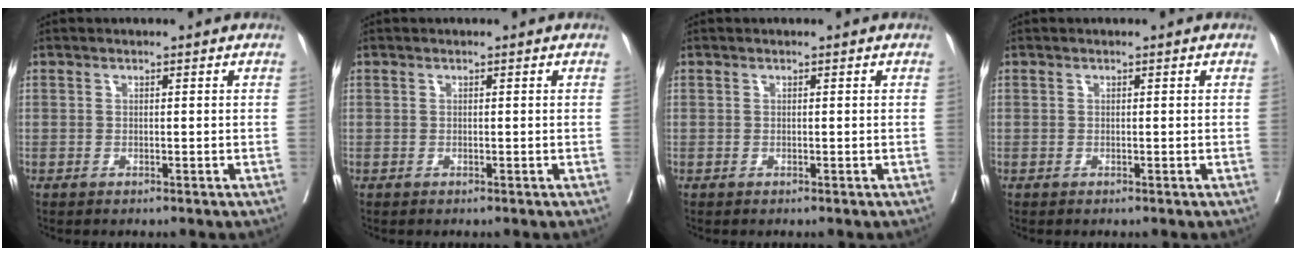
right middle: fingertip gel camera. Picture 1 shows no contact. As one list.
[{"total": 0.0}, {"total": 0.0}, {"total": 0.0}]